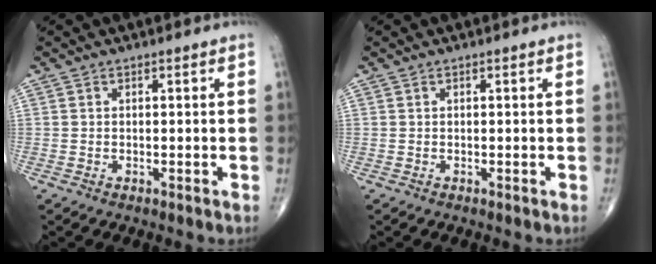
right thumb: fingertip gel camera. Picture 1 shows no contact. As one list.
[{"total": 0.0}]